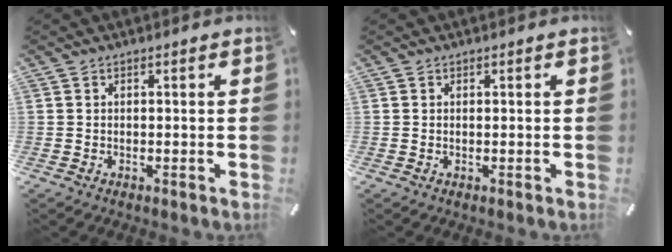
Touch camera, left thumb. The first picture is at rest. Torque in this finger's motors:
{"motor_torque": [0.07, 0.05, -0.01, -0.05, -0.01]}